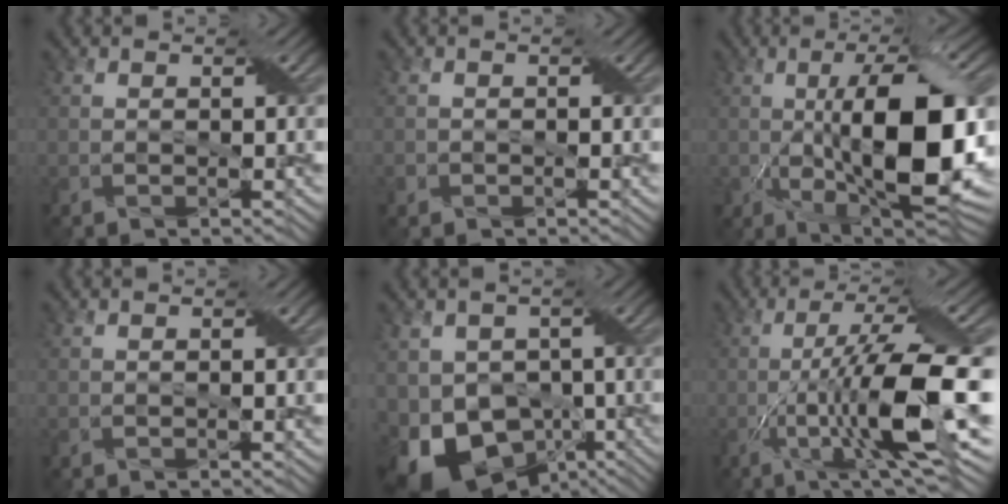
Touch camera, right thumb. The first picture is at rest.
{"total": 1.0, "force": [-0.5, 0.9, 0.0], "torque": [-0.003, -0.003, -0.009]}
{"total": 16.2, "force": [-1.4, 6.5, 14.7], "torque": [-0.228, 0.002, -0.027]}
{"total": 0.0}
{"total": 14.2, "force": [-6.0, 10.7, 7.1], "torque": [-0.144, -0.025, -0.089]}
{"total": 14.0, "force": [-3.2, 2.8, 13.3], "torque": [-0.224, 0.012, -0.054]}